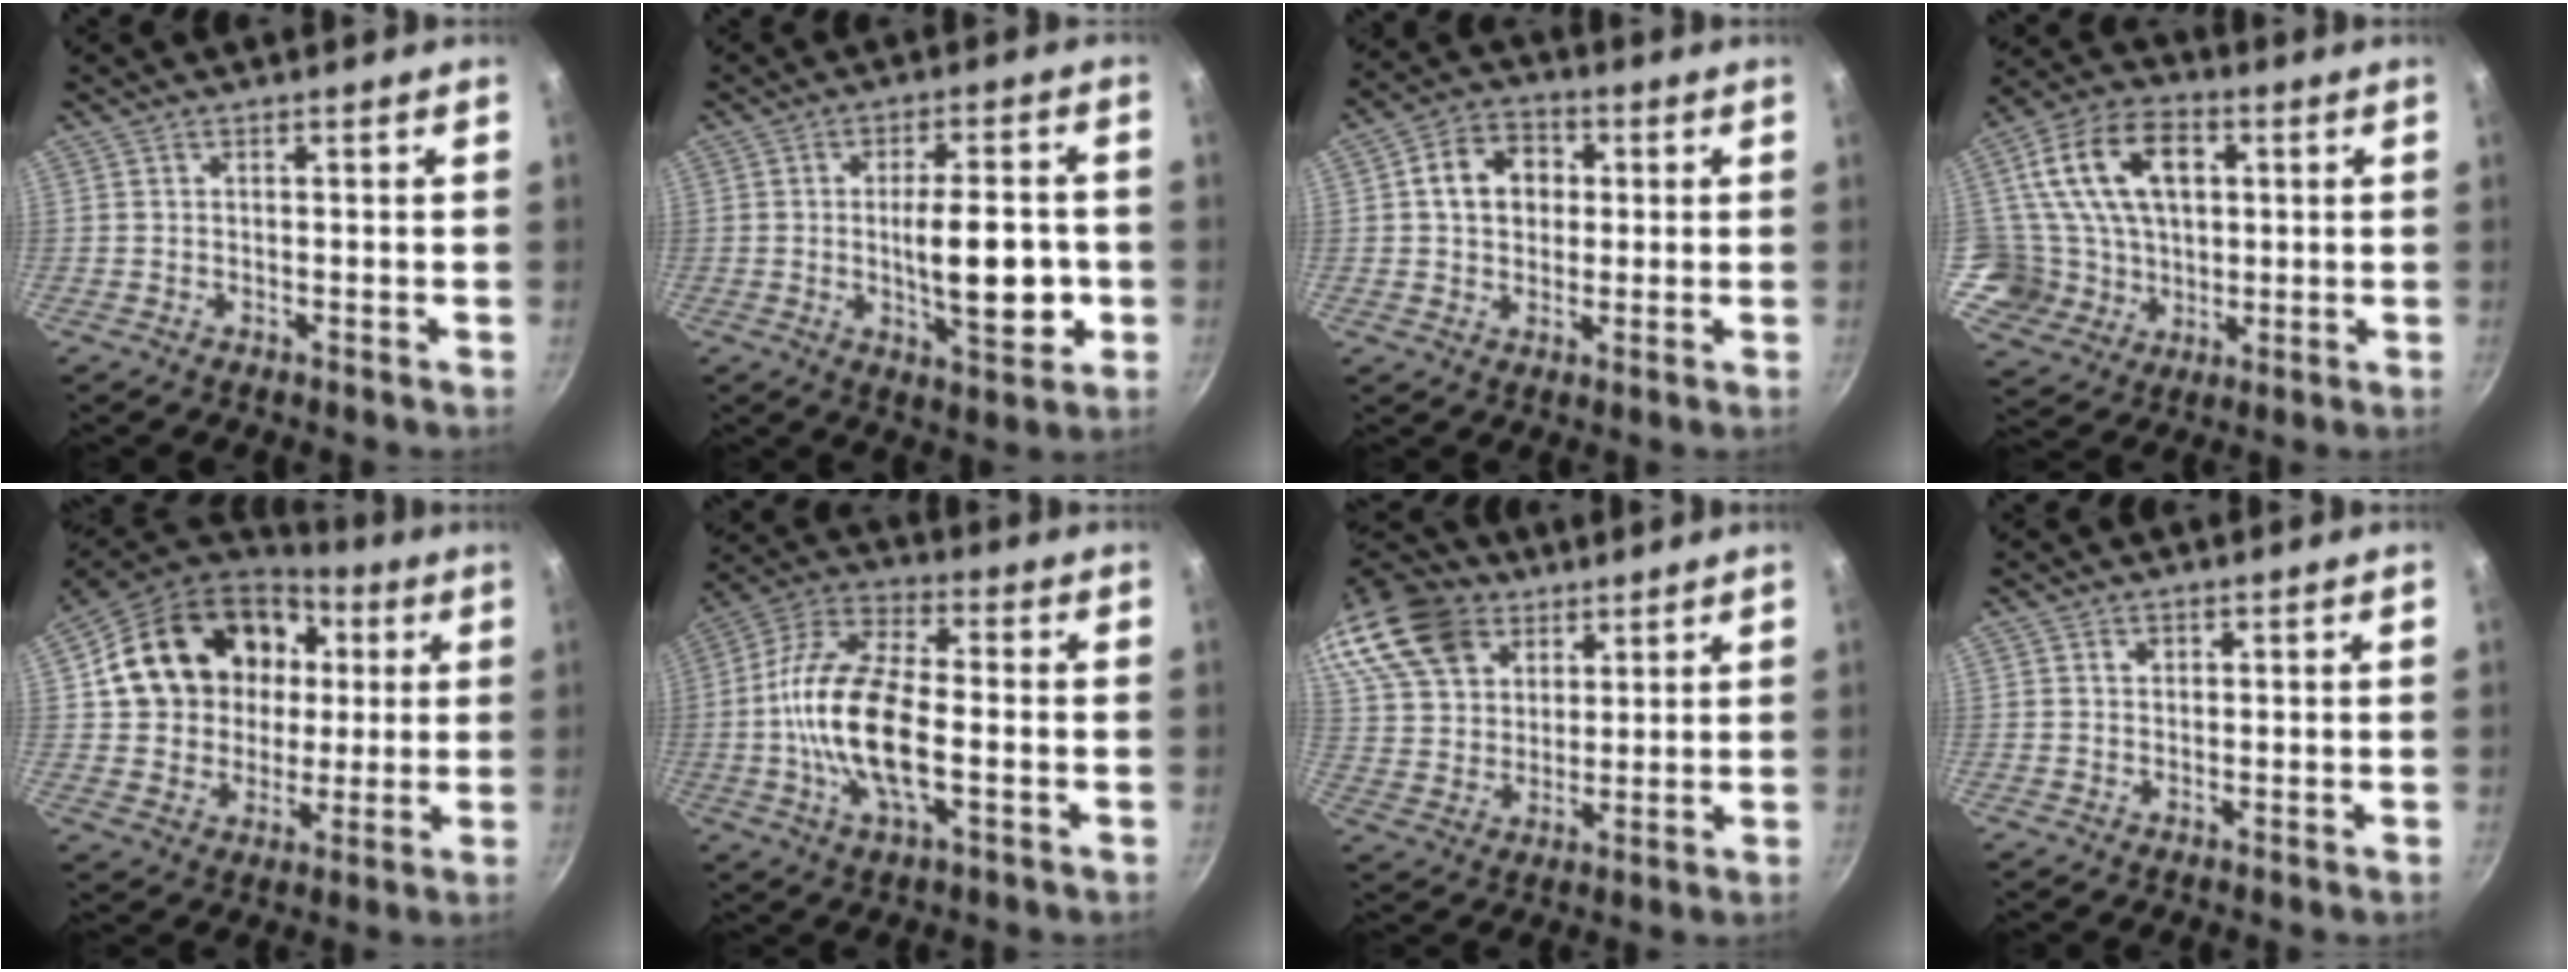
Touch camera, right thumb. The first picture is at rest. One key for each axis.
{"total": 13.1, "fx": -1.6, "fy": 5.0, "fz": 12.0, "tx": -0.155, "ty": 0.003, "tz": -0.019}
{"total": 9.6, "fx": 1.7, "fy": 7.7, "fz": 5.5, "tx": -0.063, "ty": 0.014, "tz": 0.017}
{"total": 17.4, "fx": 3.6, "fy": 13.6, "fz": 10.1, "tx": -0.163, "ty": 0.001, "tz": 0.067}
{"total": 21.8, "fx": 4.8, "fy": 17.6, "fz": 11.9, "tx": -0.195, "ty": 0.029, "tz": 0.085}
{"total": 17.6, "fx": -2.2, "fy": 7.8, "fz": 15.6, "tx": -0.294, "ty": 0.029, "tz": -0.060}
{"total": 21.3, "fx": 13.5, "fy": 14.0, "fz": 8.6, "tx": -0.179, "ty": -0.010, "tz": 0.260}
{"total": 1.3, "fx": 0.5, "fy": 1.0, "fz": 0.5, "tx": -0.004, "ty": 0.001, "tz": 0.007}